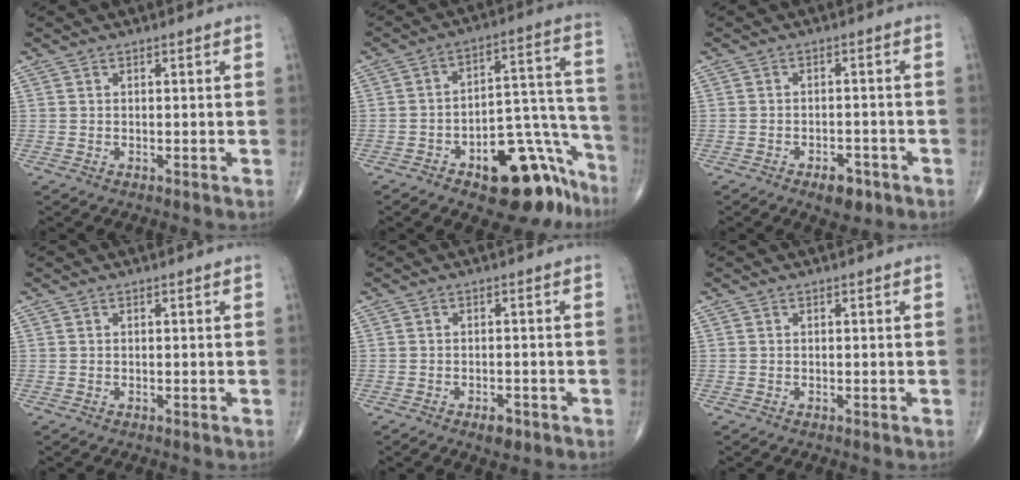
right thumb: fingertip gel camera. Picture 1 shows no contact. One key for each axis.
{"total": 19.1, "fx": -11.3, "fy": 8.8, "fz": 12.6, "tx": -0.088, "ty": 0.116, "tz": -0.155}
{"total": 4.7, "fx": -2.8, "fy": 2.5, "fz": 2.8, "tx": -0.030, "ty": 0.011, "tz": -0.038}
{"total": 0.0}
{"total": 2.8, "fx": -1.6, "fy": 1.4, "fz": 1.7, "tx": -0.024, "ty": 0.002, "tz": -0.021}
{"total": 0.0}